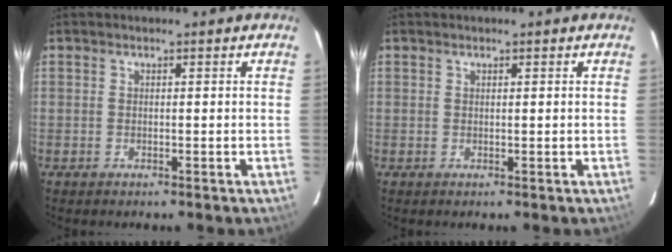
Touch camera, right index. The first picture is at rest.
{"total": 0.0}